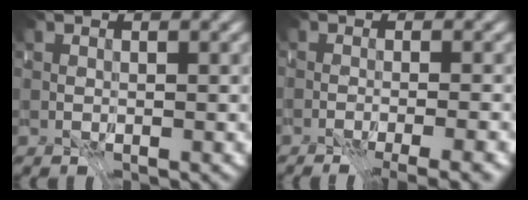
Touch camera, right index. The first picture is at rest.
{"total": 6.1, "force": [-4.4, 1.9, 3.8], "torque": [-0.022, -0.009, -0.063]}